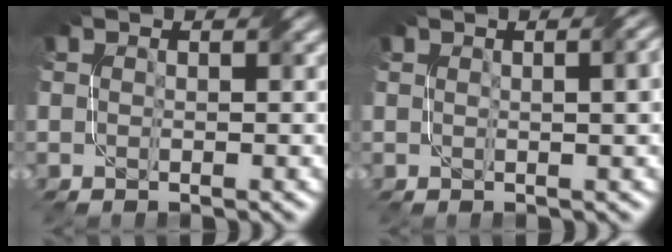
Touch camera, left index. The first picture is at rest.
{"total": 4.0, "force": [0.8, 1.9, 3.5], "torque": [-0.018, 0.022, 0.009]}